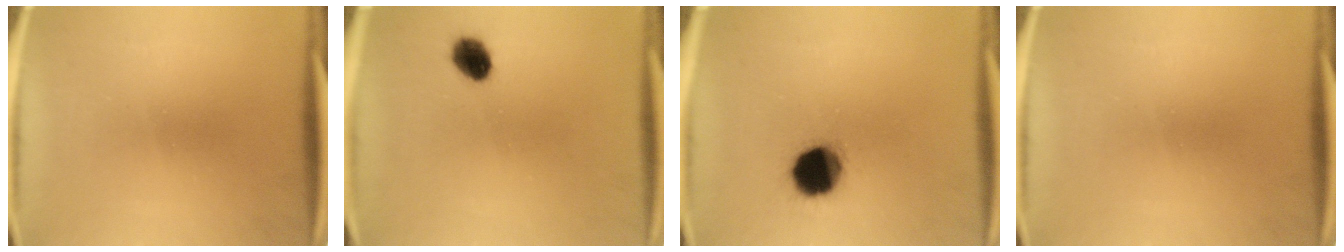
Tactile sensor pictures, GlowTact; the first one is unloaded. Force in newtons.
{"total": 5.3}
{"total": 12.9}
{"total": 0.0}